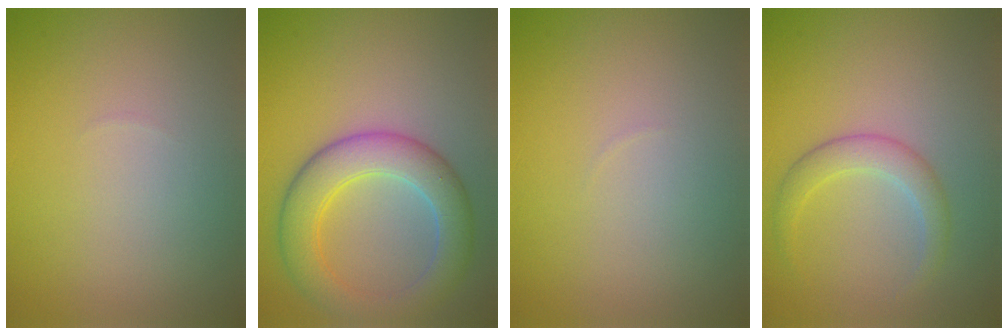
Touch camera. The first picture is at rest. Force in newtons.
{"total": 6.1, "press": 6.1, "slide": 0.2}
{"total": 0.0}
{"total": 2.5, "press": 2.5, "slide": 0.1}